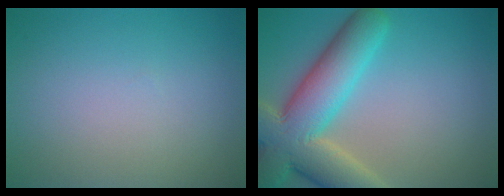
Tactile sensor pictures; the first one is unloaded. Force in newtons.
{"total": 10.5, "press": 10.5, "slide": 0.7}